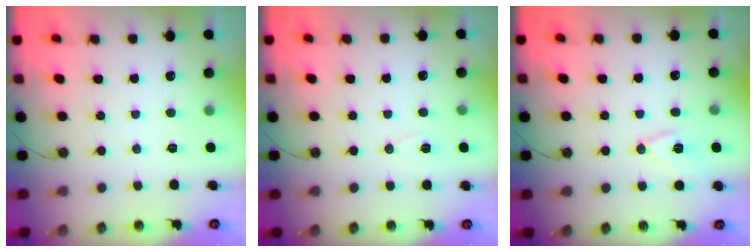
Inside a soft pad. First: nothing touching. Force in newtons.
{"total": 6.9, "press": 5.2, "slide": 4.5}
{"total": 8.9, "press": 8.4, "slide": 3.0}